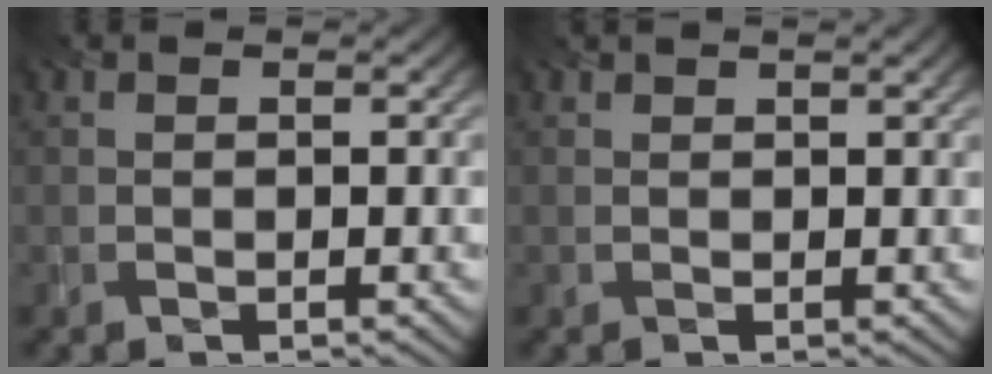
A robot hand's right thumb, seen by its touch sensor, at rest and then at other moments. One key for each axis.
{"total": 1.0, "fx": 0.9, "fy": 0.3, "fz": 0.3, "tx": -0.008, "ty": -0.001, "tz": 0.020}